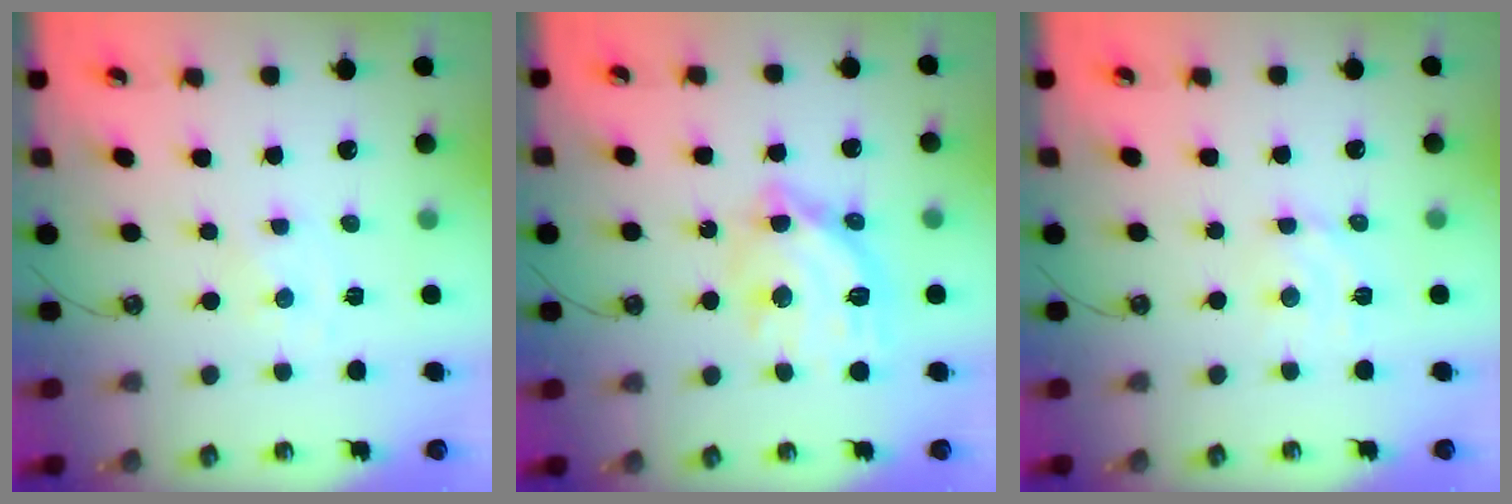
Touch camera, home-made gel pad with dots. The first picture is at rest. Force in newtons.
{"total": 15.6, "press": 15.5, "slide": 1.3}
{"total": 4.3, "press": 4.3, "slide": 0.7}